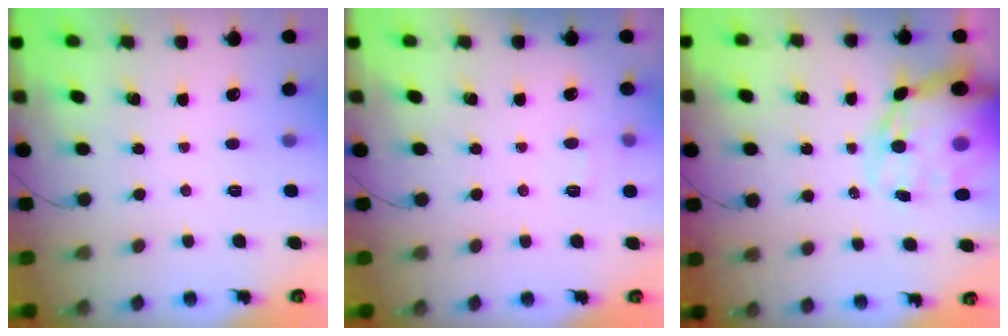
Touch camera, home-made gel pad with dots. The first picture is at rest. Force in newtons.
{"total": 6.1, "press": 5.9, "slide": 1.5}
{"total": 19.2, "press": 18.7, "slide": 4.0}